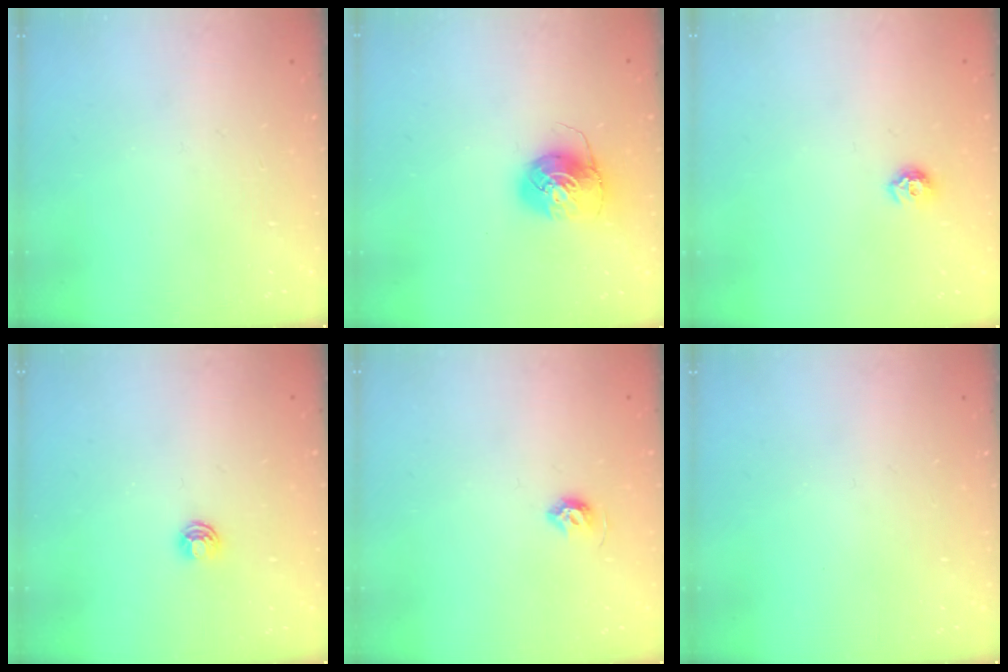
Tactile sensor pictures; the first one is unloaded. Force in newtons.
{"total": 8.8, "press": 8.8, "slide": 0.3}
{"total": 6.0, "press": 5.9, "slide": 0.8}
{"total": 4.2, "press": 4.2, "slide": 0.6}
{"total": 4.9, "press": 4.9, "slide": 0.7}
{"total": 0.0}